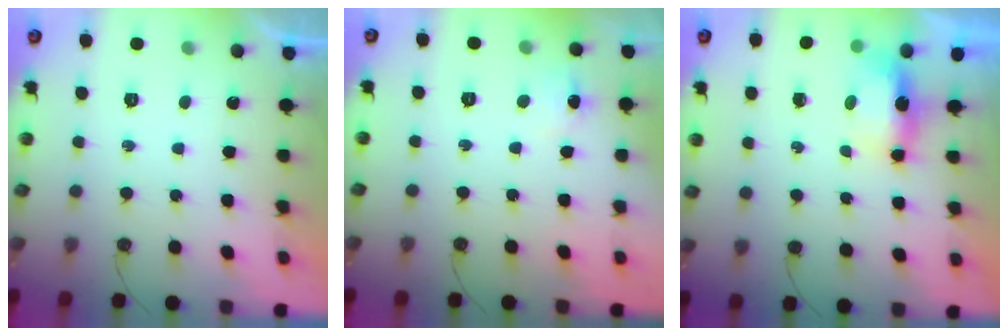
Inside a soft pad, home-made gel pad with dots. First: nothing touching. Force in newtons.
{"total": 4.3, "press": 4.1, "slide": 1.4}
{"total": 5.8, "press": 5.7, "slide": 1.1}